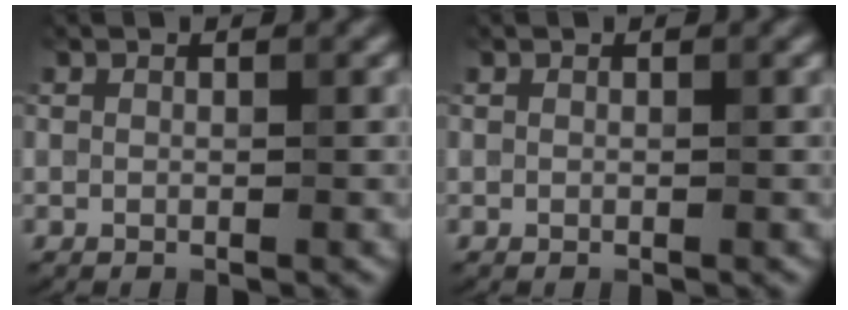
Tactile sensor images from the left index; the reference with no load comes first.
{"total": 0.0}